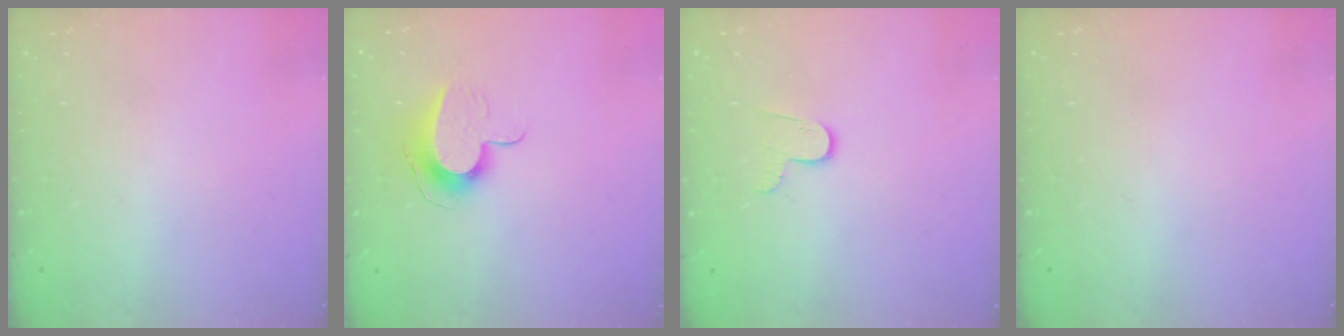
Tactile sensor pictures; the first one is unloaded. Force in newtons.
{"total": 9.4, "press": 9.4, "slide": 0.6}
{"total": 5.2, "press": 5.2, "slide": 0.4}
{"total": 0.0}